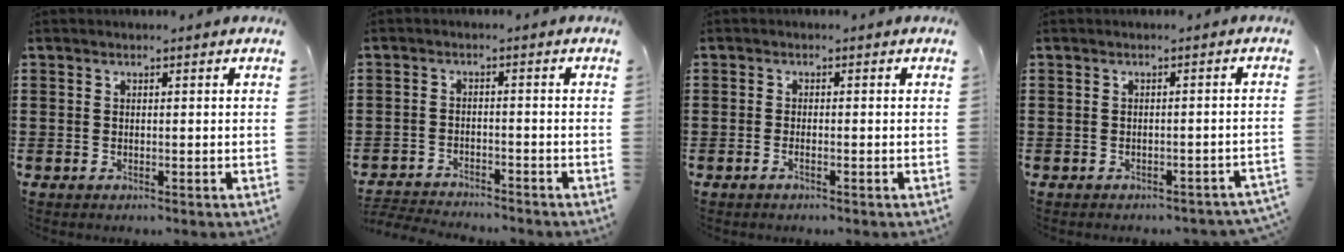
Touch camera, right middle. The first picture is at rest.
{"total": 3.0, "force": [-3.0, 0.1, 0.1], "torque": [-0.015, -0.006, -0.066]}
{"total": 0.9, "force": [-0.6, 0.1, 0.7], "torque": [-0.014, -0.005, -0.009]}
{"total": 1.4, "force": [-1.3, 0.2, 0.3], "torque": [-0.009, 0.001, -0.028]}